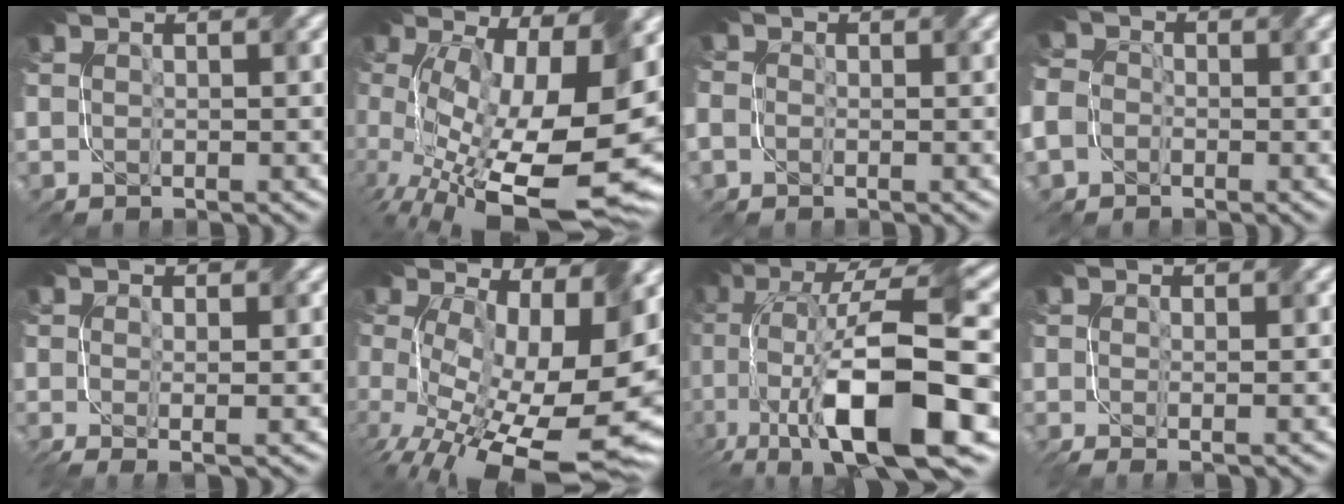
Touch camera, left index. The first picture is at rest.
{"total": 16.6, "force": [-1.5, 7.2, 14.9], "torque": [-0.245, -0.030, -0.010]}
{"total": 1.9, "force": [0.0, 1.7, 0.8], "torque": [-0.021, 0.003, -0.006]}
{"total": 7.2, "force": [-2.8, 6.0, 2.8], "torque": [-0.076, -0.005, -0.075]}
{"total": 2.8, "force": [-0.4, 0.7, 2.7], "torque": [-0.044, -0.006, -0.007]}
{"total": 16.6, "force": [-1.8, 8.0, 14.4], "torque": [-0.238, -0.051, 0.005]}
{"total": 15.0, "force": [-3.8, 6.0, 13.3], "torque": [-0.228, 0.008, -0.064]}
{"total": 2.2, "force": [-0.4, 0.5, 2.1], "torque": [-0.033, -0.006, -0.007]}